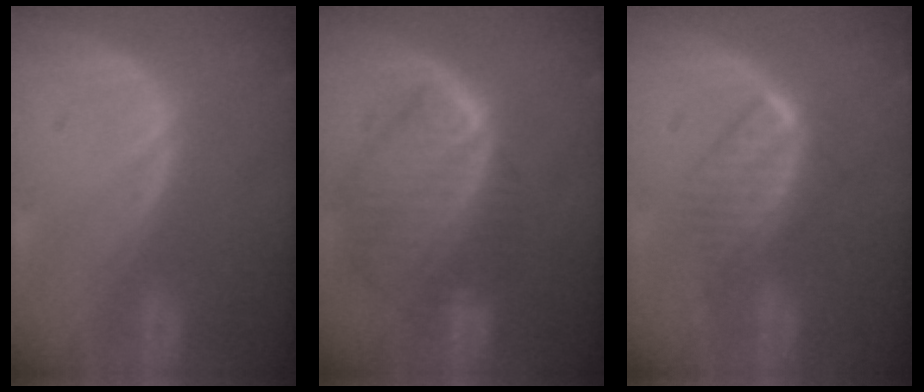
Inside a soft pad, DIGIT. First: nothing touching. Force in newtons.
{"total": 10.1, "press": 8.5, "slide": 5.3}
{"total": 6.6, "press": 6.0, "slide": 2.9}